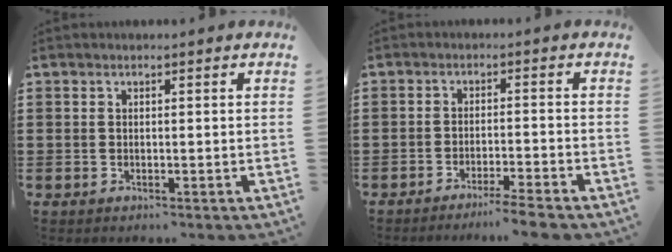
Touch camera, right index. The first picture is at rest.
{"total": 3.5, "force": [-3.3, -0.5, 1.3], "torque": [-0.022, -0.005, -0.065]}